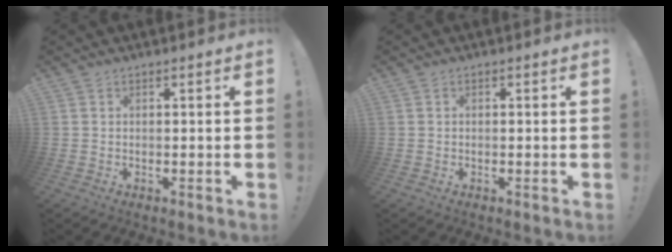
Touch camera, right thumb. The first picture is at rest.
{"total": 0.0}